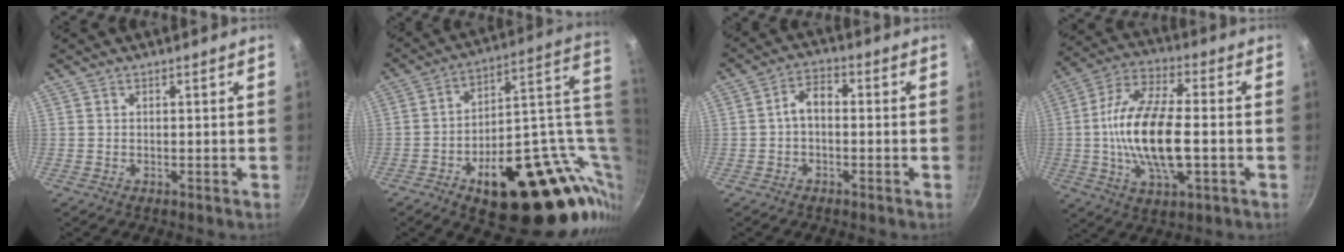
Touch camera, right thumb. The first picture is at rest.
{"total": 31.7, "force": [-2.7, 16.2, 27.1], "torque": [-0.332, 0.024, -0.014]}
{"total": 4.5, "force": [-0.7, 2.7, 3.5], "torque": [-0.057, 0.024, -0.020]}
{"total": 17.8, "force": [-2.1, 7.6, 15.9], "torque": [-0.297, 0.020, -0.048]}